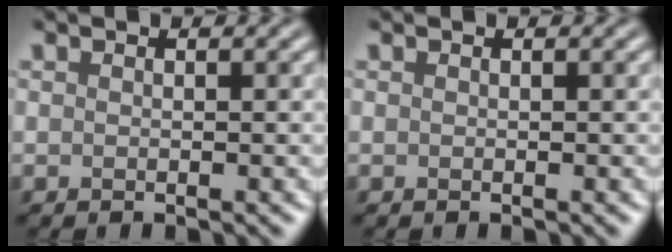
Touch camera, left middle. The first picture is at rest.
{"total": 0.0}